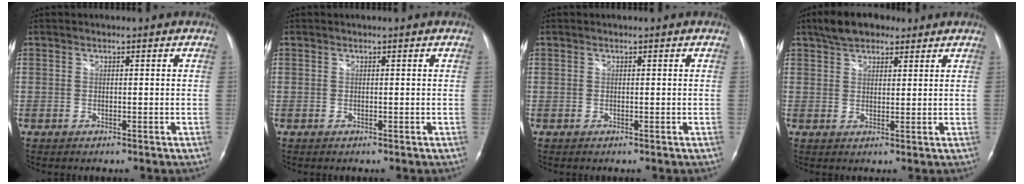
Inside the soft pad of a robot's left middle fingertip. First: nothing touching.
{"total": 0.0}
{"total": 0.0}
{"total": 7.3, "force": [5.4, 3.3, 3.7], "torque": [-0.067, 0.020, 0.094]}